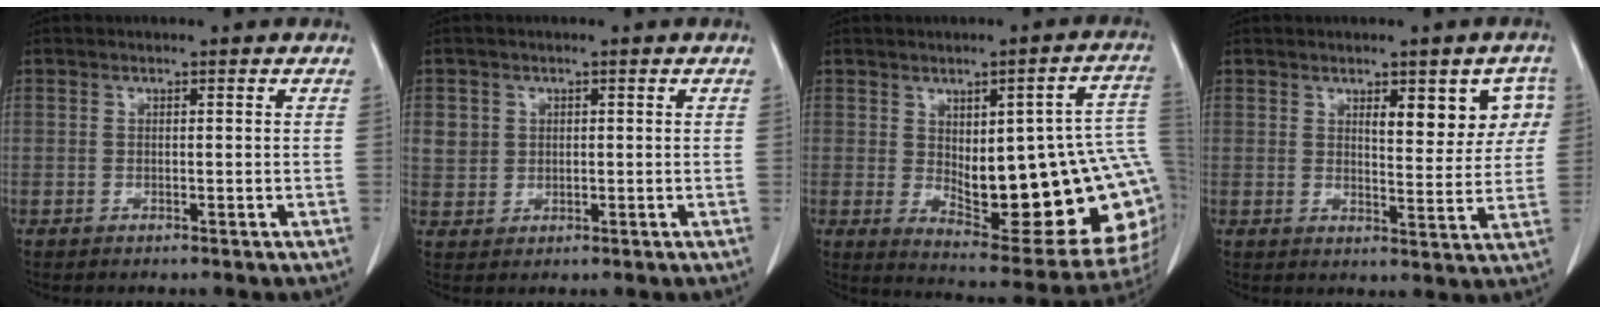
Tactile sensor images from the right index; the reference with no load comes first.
{"total": 3.3, "force": [1.1, 3.1, 0.6], "torque": [-0.004, 0.004, 0.027]}
{"total": 24.0, "force": [-0.3, 6.4, 23.1], "torque": [-0.231, 0.008, 0.019]}
{"total": 7.7, "force": [3.1, 2.9, 6.5], "torque": [-0.071, 0.011, 0.040]}